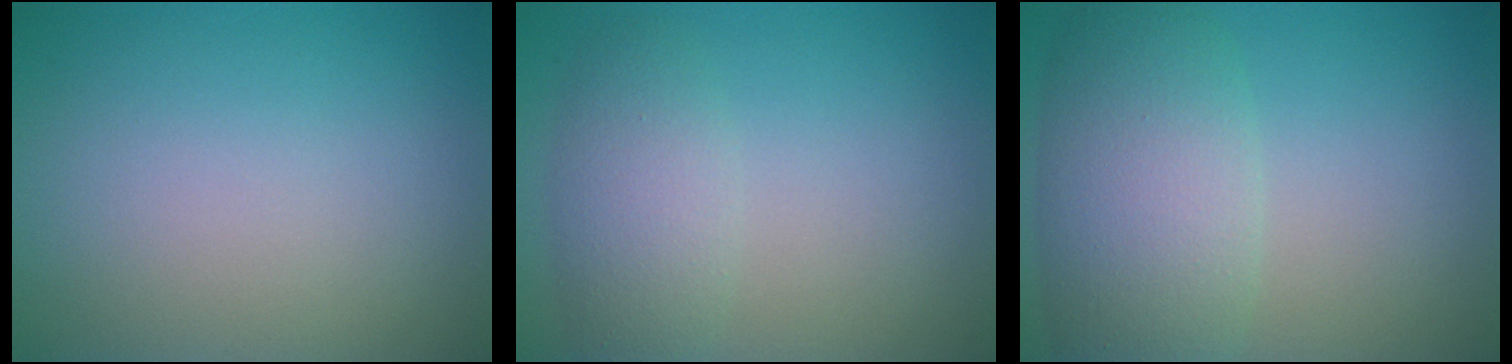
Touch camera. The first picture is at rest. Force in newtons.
{"total": 3.3, "press": 3.3, "slide": 0.2}
{"total": 6.4, "press": 6.4, "slide": 0.4}